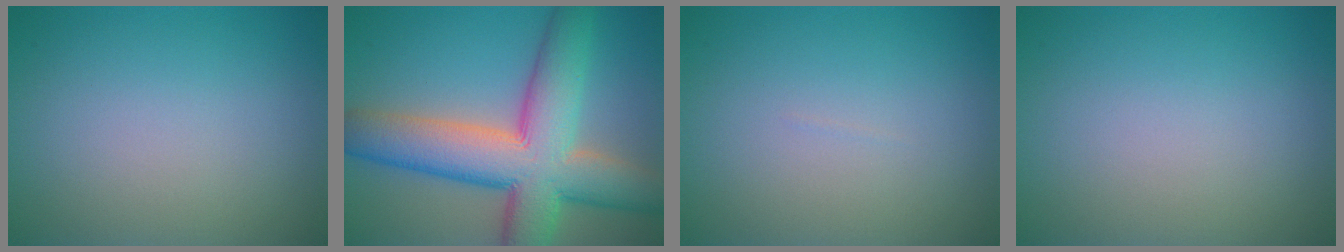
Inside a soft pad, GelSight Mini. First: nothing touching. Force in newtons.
{"total": 11.8, "press": 11.8, "slide": 0.5}
{"total": 0.0}
{"total": 0.0}